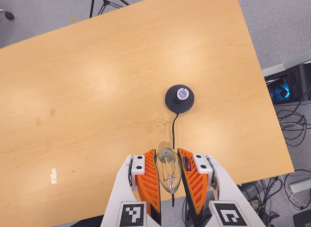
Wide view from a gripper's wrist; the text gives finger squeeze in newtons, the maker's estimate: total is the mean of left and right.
{"total": 21.5, "left": 23.6, "right": 19.3}